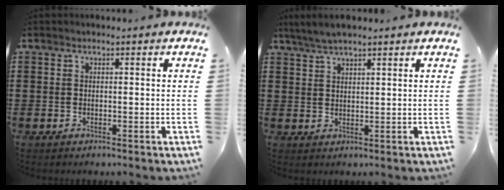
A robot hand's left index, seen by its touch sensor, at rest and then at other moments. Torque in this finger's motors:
{"motor_torque": [0.09, -0.25, 0.14, 0.05]}